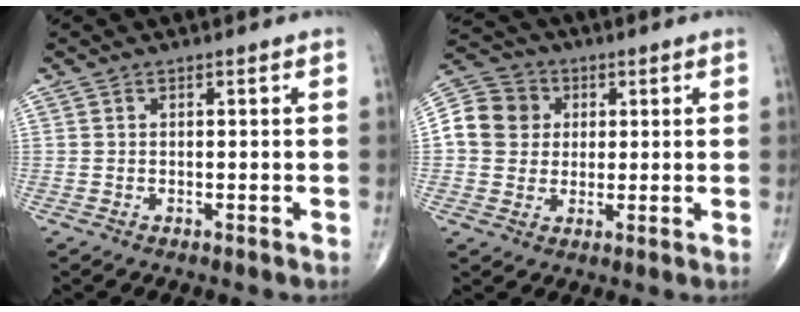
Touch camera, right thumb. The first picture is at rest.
{"total": 10.0, "force": [1.4, 9.2, 3.7], "torque": [-0.054, 0.013, 0.015]}